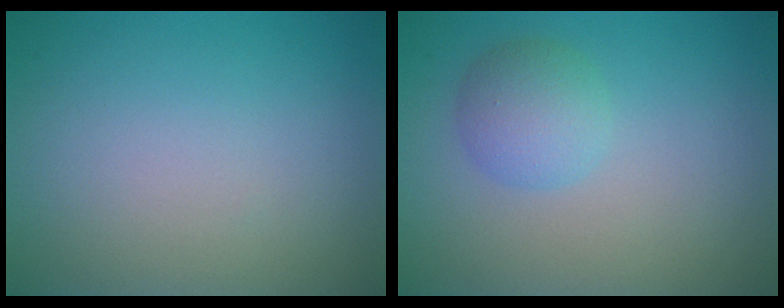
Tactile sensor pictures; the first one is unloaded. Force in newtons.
{"total": 2.8, "press": 2.8, "slide": 0.1}